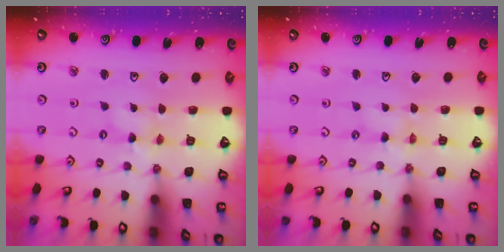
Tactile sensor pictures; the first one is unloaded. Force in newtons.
{"total": 0.0}